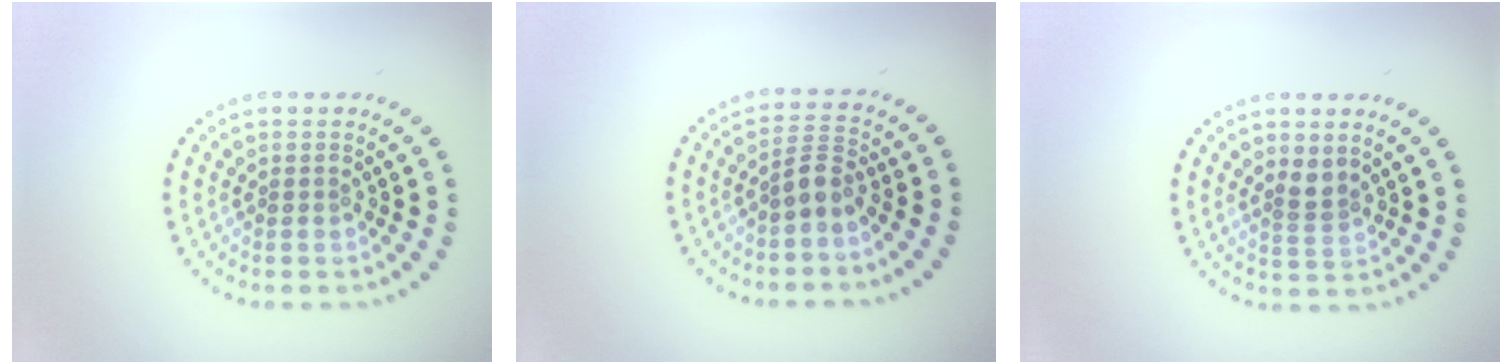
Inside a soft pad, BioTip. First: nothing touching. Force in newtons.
{"total": 2.3, "press": 1.8, "slide": 1.5}
{"total": 1.5, "press": 1.1, "slide": 1.1}